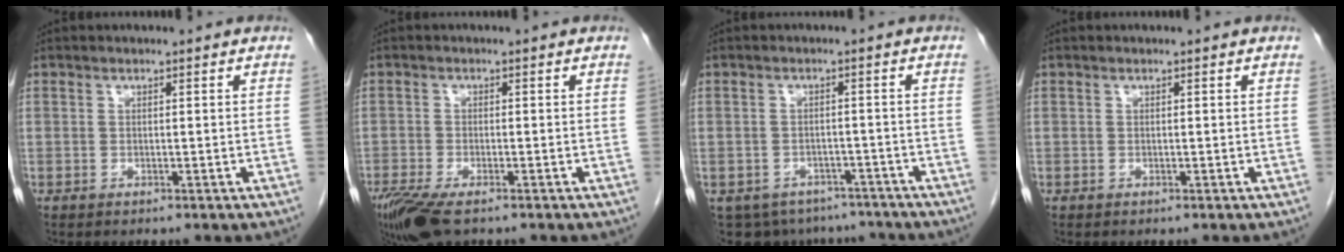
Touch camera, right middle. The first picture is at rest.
{"total": 7.3, "force": [-5.0, 2.1, 4.9], "torque": [-0.093, -0.019, -0.088]}
{"total": 10.6, "force": [-8.2, 6.2, 2.4], "torque": [-0.048, 0.004, -0.094]}
{"total": 0.0}